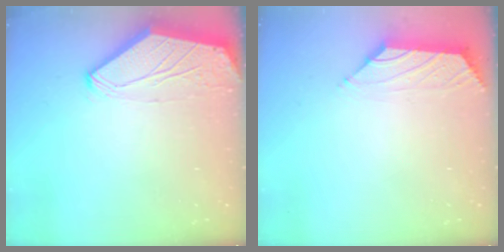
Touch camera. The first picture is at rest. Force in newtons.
{"total": 0.8, "press": 0.4, "slide": 0.6}